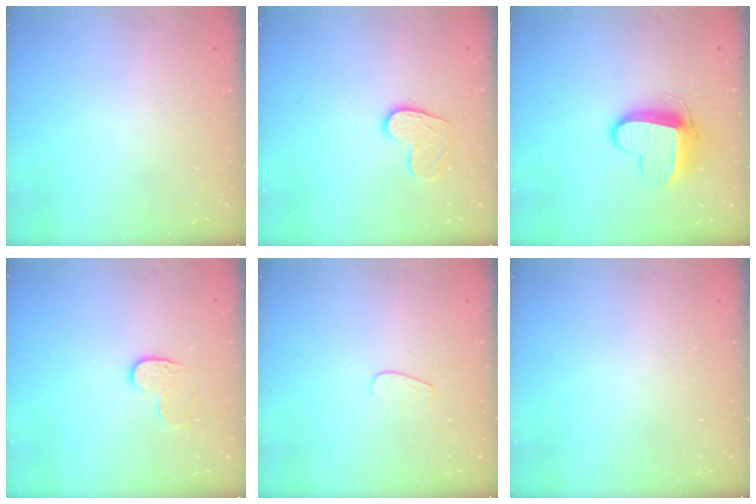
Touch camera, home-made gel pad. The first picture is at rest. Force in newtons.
{"total": 9.5, "press": 9.5, "slide": 0.7}
{"total": 10.3, "press": 10.2, "slide": 1.3}
{"total": 6.7, "press": 6.7, "slide": 0.5}
{"total": 3.3, "press": 3.3, "slide": 0.2}
{"total": 0.0}